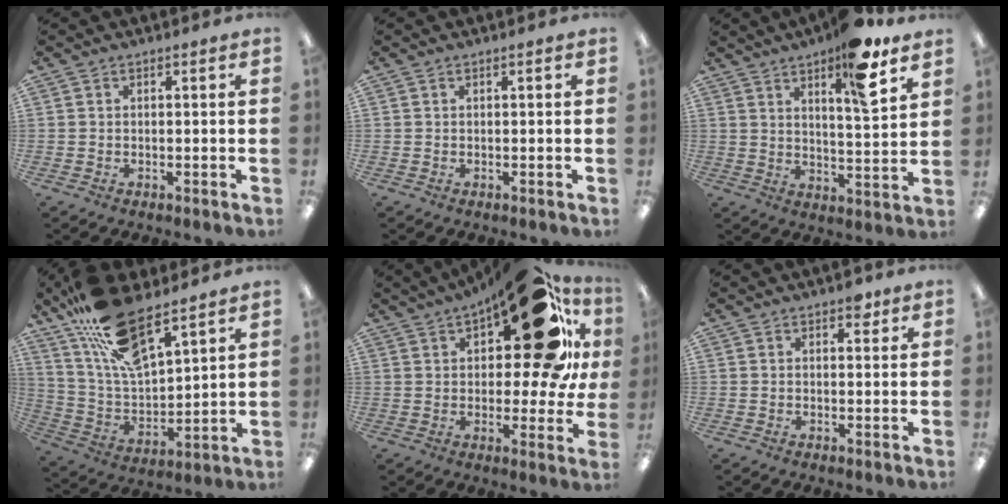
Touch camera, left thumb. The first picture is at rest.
{"total": 0.0}
{"total": 12.8, "force": [8.7, 2.5, 9.0], "torque": [-0.130, -0.045, 0.137]}
{"total": 18.0, "force": [12.8, 6.6, 10.8], "torque": [-0.221, -0.070, 0.229]}
{"total": 24.7, "force": [11.0, 9.6, 19.9], "torque": [-0.275, -0.052, 0.174]}
{"total": 2.6, "force": [1.6, 1.4, 1.5], "torque": [-0.007, -0.005, 0.021]}